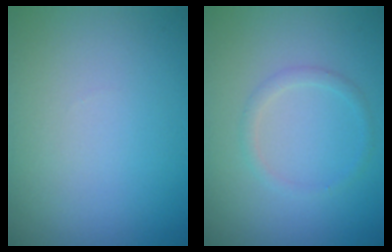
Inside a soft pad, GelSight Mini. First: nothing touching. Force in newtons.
{"total": 1.2, "press": 1.2, "slide": 0.0}